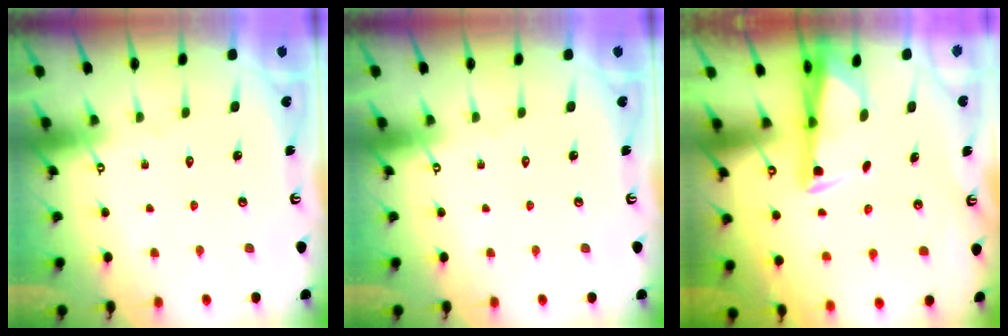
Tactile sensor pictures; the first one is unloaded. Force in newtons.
{"total": 0.0}
{"total": 2.8, "press": 2.6, "slide": 0.9}